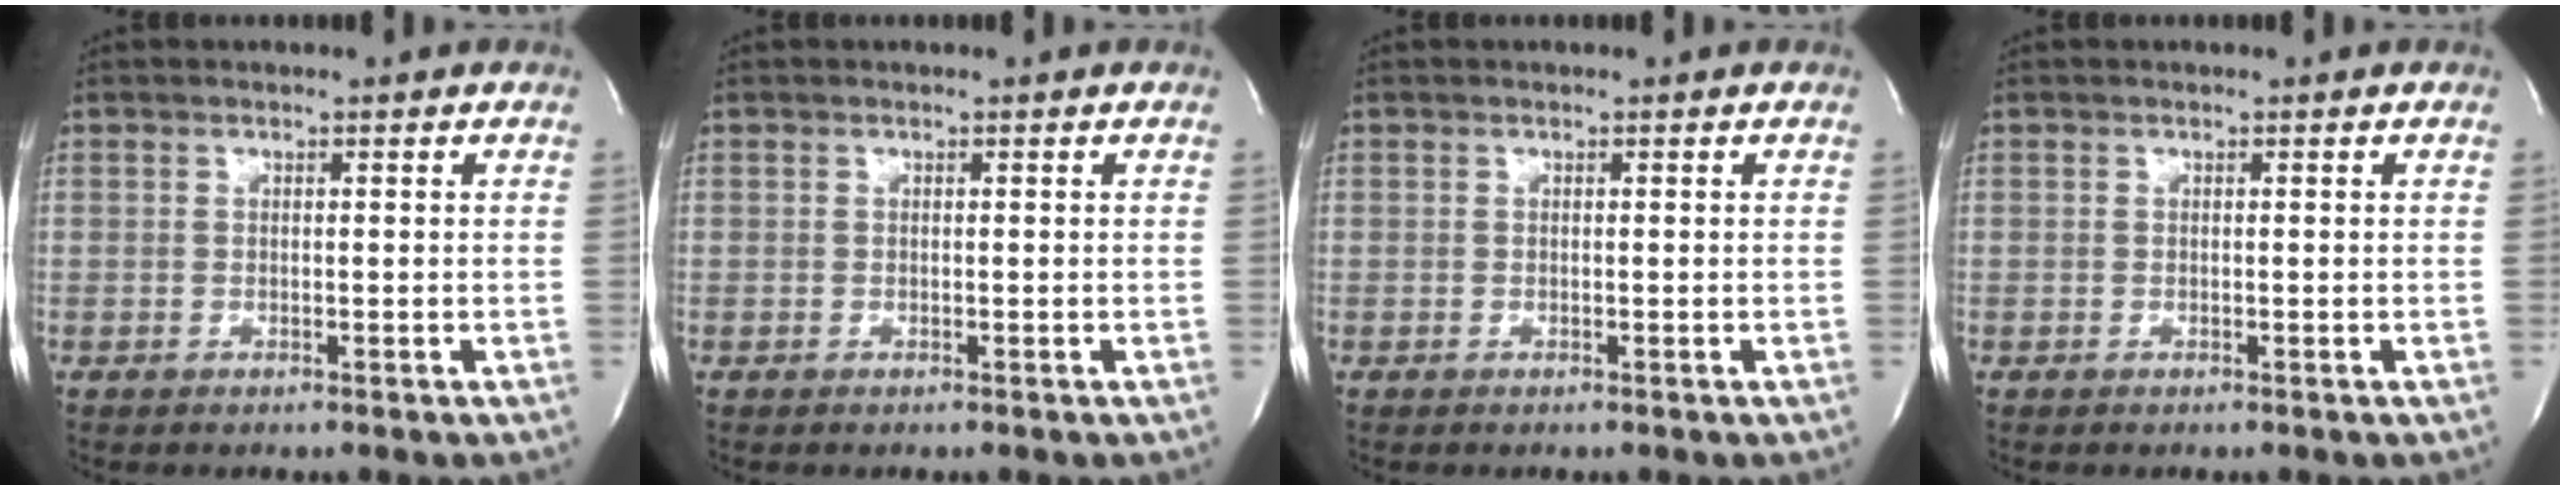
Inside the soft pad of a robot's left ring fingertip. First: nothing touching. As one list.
[{"total": 0.0}, {"total": 0.0}, {"total": 0.0}]